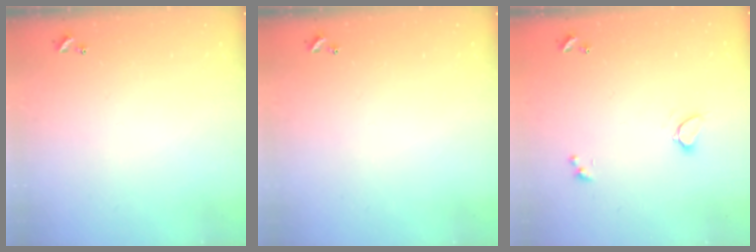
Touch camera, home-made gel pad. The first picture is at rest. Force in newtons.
{"total": 0.0}
{"total": 1.6, "press": 1.4, "slide": 0.6}